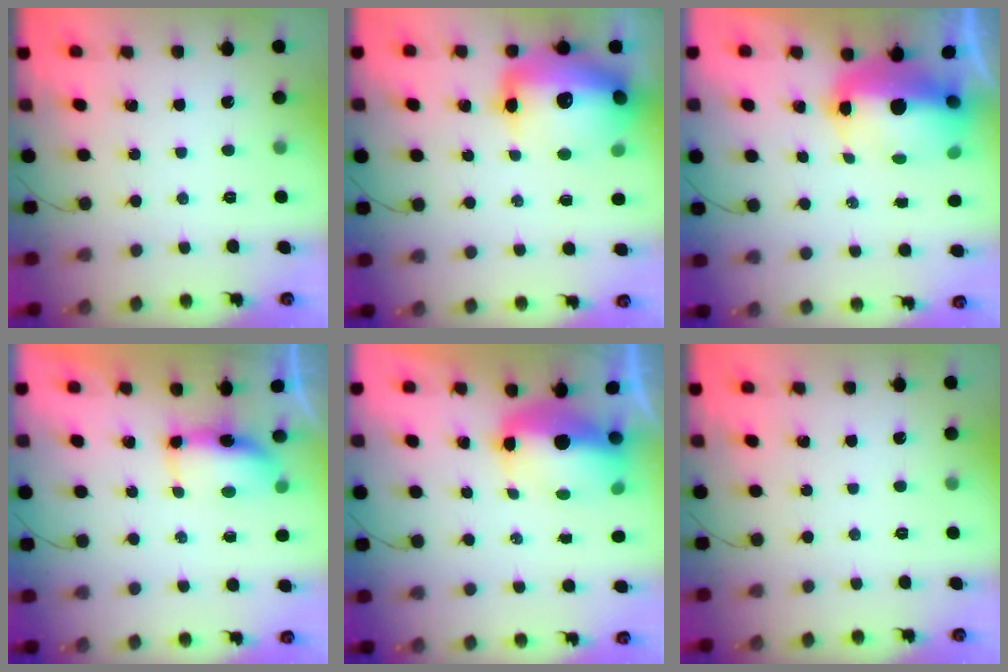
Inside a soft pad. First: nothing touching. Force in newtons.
{"total": 20.6, "press": 20.0, "slide": 4.9}
{"total": 19.3, "press": 15.5, "slide": 11.4}
{"total": 6.6, "press": 6.3, "slide": 2.0}
{"total": 11.3, "press": 11.1, "slide": 2.3}
{"total": 0.0}